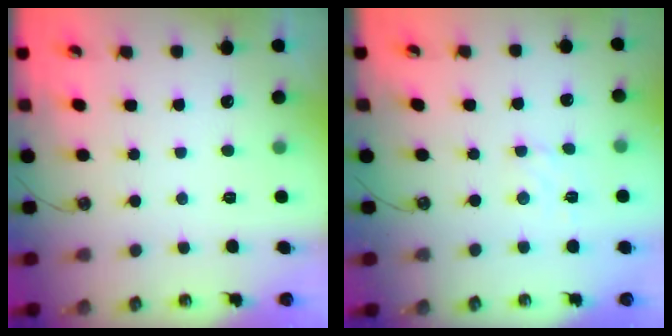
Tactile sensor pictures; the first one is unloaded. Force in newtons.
{"total": 2.4, "press": 2.4, "slide": 0.6}